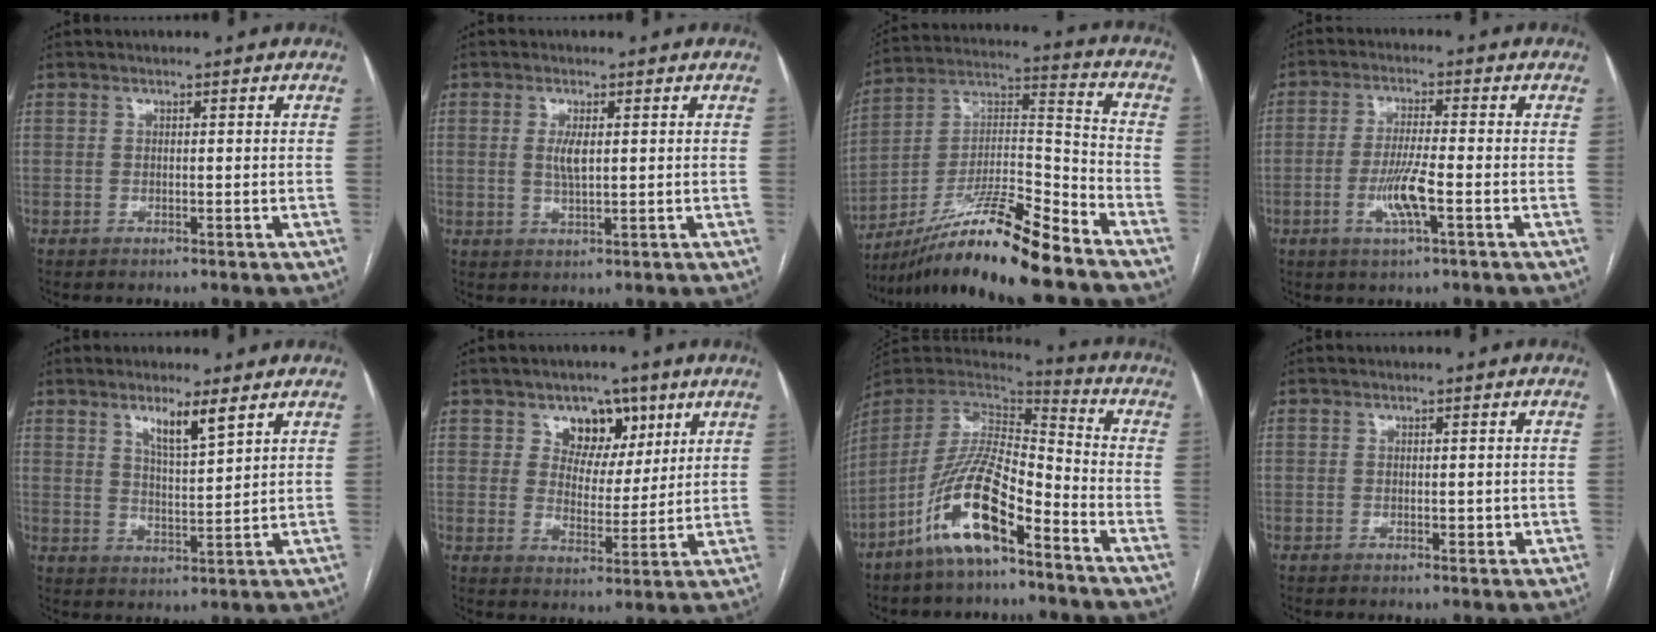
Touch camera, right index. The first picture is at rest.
{"total": 2.9, "force": [0.6, 0.8, 2.7], "torque": [-0.056, -0.002, 0.013]}
{"total": 17.5, "force": [-14.0, -0.2, 10.5], "torque": [-0.195, 0.001, -0.250]}
{"total": 6.1, "force": [-2.1, 0.5, 5.8], "torque": [-0.118, -0.007, -0.038]}
{"total": 5.4, "force": [3.5, 0.5, 4.1], "torque": [-0.076, -0.009, 0.063]}
{"total": 7.4, "force": [4.0, 5.3, 3.2], "torque": [-0.041, 0.010, 0.065]}
{"total": 14.4, "force": [-8.5, 3.6, 11.0], "torque": [-0.218, -0.001, -0.156]}
{"total": 1.6, "force": [-0.2, 0.8, 1.3], "torque": [-0.019, 0.001, 0.000]}